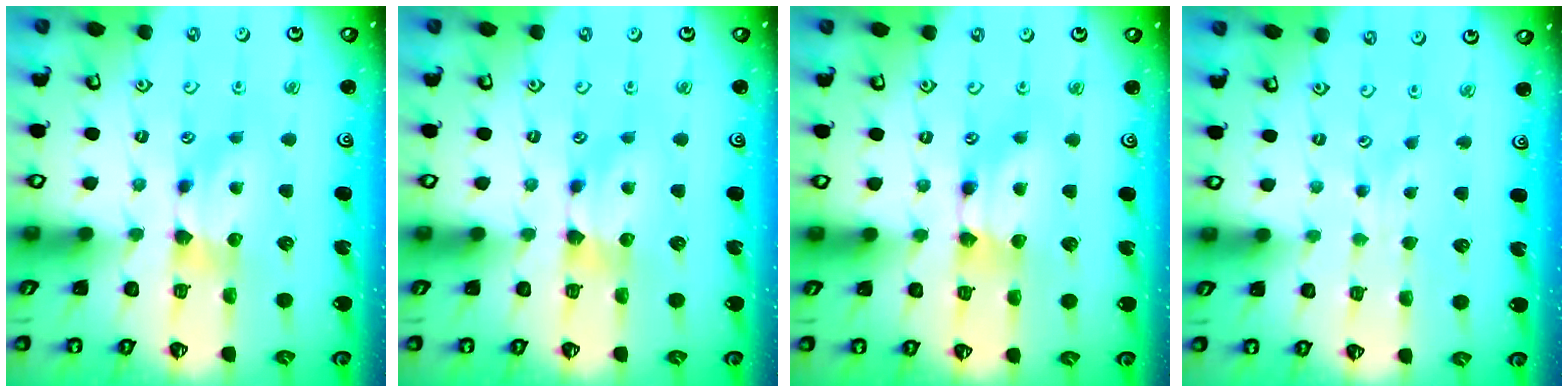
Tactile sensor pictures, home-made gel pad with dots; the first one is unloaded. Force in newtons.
{"total": 0.0}
{"total": 1.9, "press": 1.9, "slide": 0.1}
{"total": 3.0, "press": 2.9, "slide": 0.3}